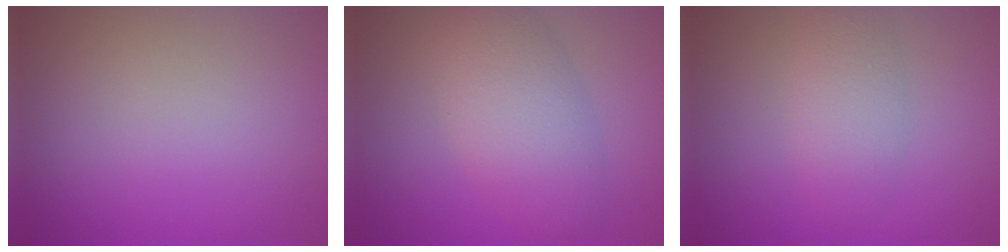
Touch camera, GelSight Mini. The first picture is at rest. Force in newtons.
{"total": 5.2, "press": 5.2, "slide": 0.1}
{"total": 2.8, "press": 2.8, "slide": 0.2}